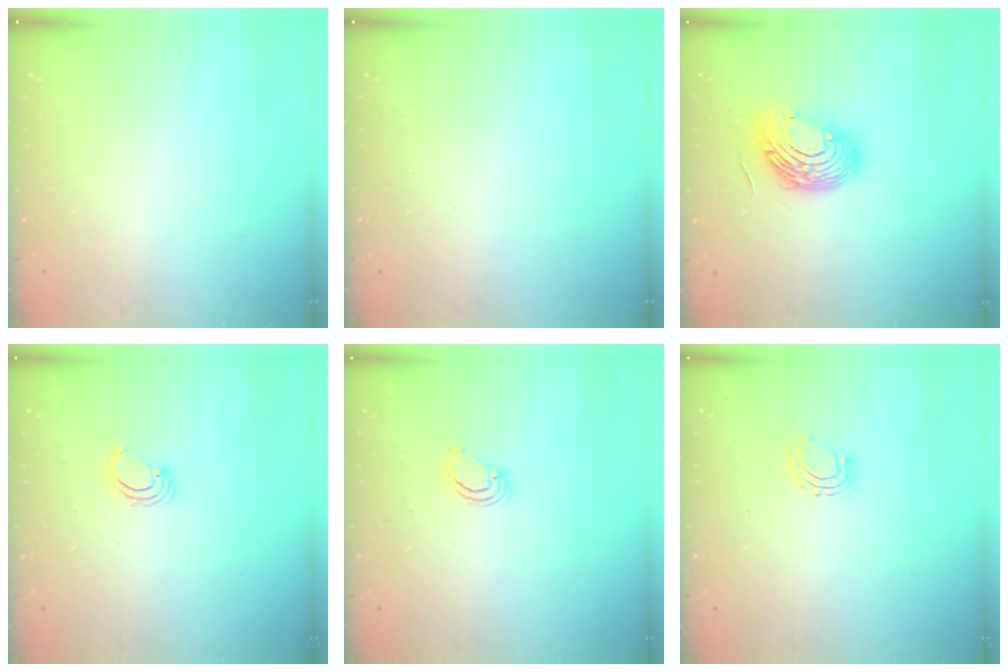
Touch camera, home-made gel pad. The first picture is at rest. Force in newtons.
{"total": 0.0}
{"total": 13.8, "press": 13.7, "slide": 1.8}
{"total": 2.5, "press": 2.5, "slide": 0.2}
{"total": 2.6, "press": 2.6, "slide": 0.2}
{"total": 6.3, "press": 6.2, "slide": 1.3}